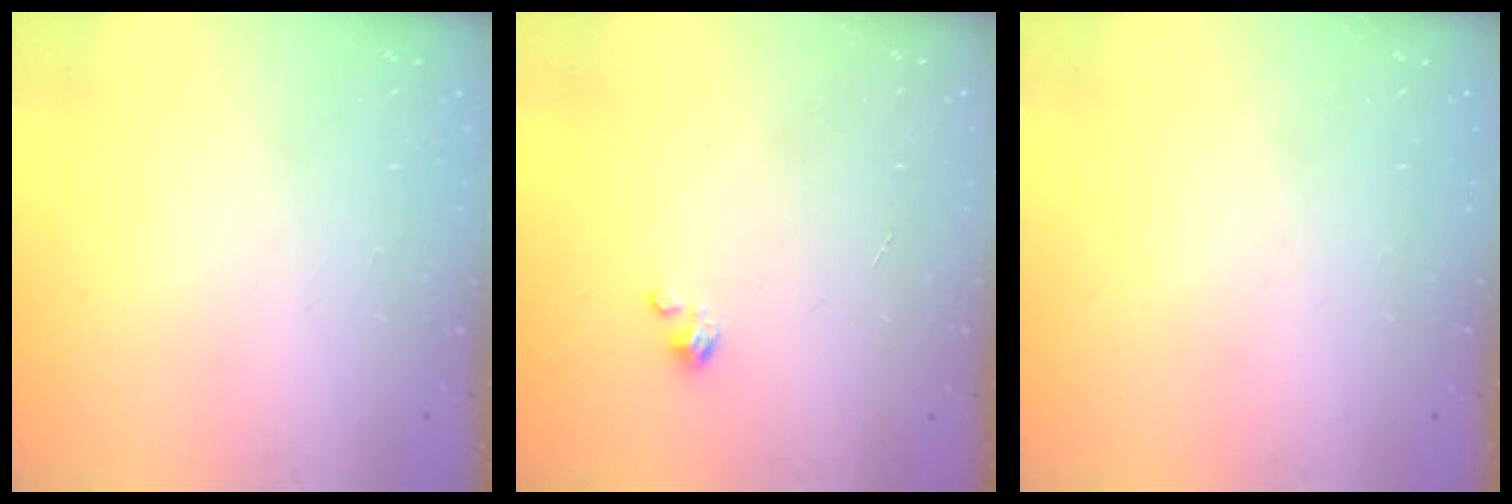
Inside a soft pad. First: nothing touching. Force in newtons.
{"total": 1.4, "press": 1.4, "slide": 0.3}
{"total": 0.0}